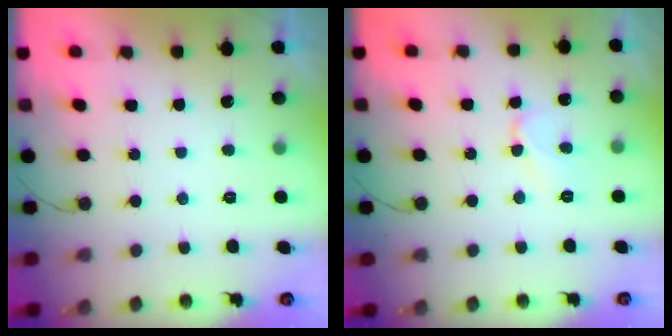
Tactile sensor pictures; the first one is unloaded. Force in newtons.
{"total": 5.6, "press": 5.6, "slide": 0.3}